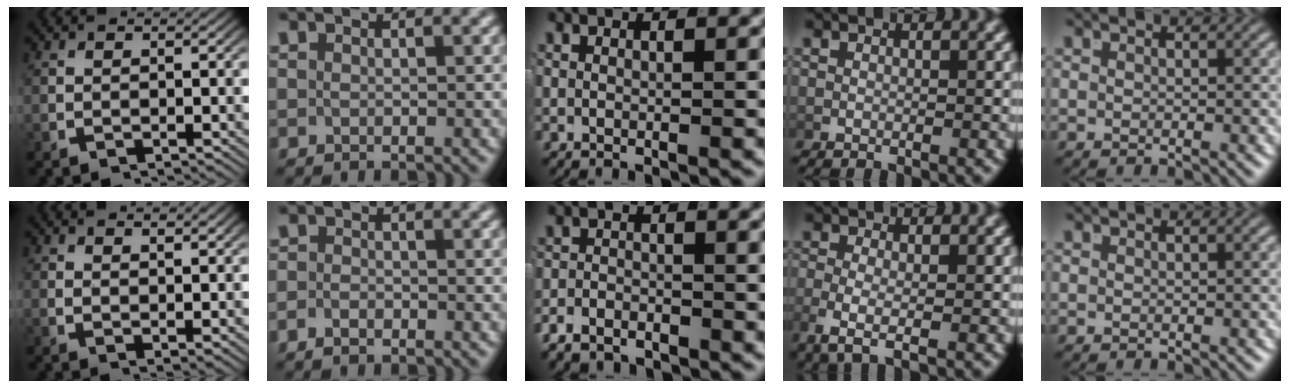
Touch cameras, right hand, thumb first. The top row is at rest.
{"thumb": {"total": 2.2, "force": [1.8, 0.2, 1.2], "torque": [-0.020, -0.006, 0.040]}, "index": {"total": 1.2, "force": [-1.2, 0.2, 0.3], "torque": [-0.004, -0.009, -0.018]}, "middle": {"total": 2.7, "force": [-2.4, 1.1, 0.5], "torque": [-0.002, -0.003, -0.044]}, "ring": {"total": 3.0, "force": [-1.0, 0.8, 2.8], "torque": [-0.071, -0.016, -0.012]}}